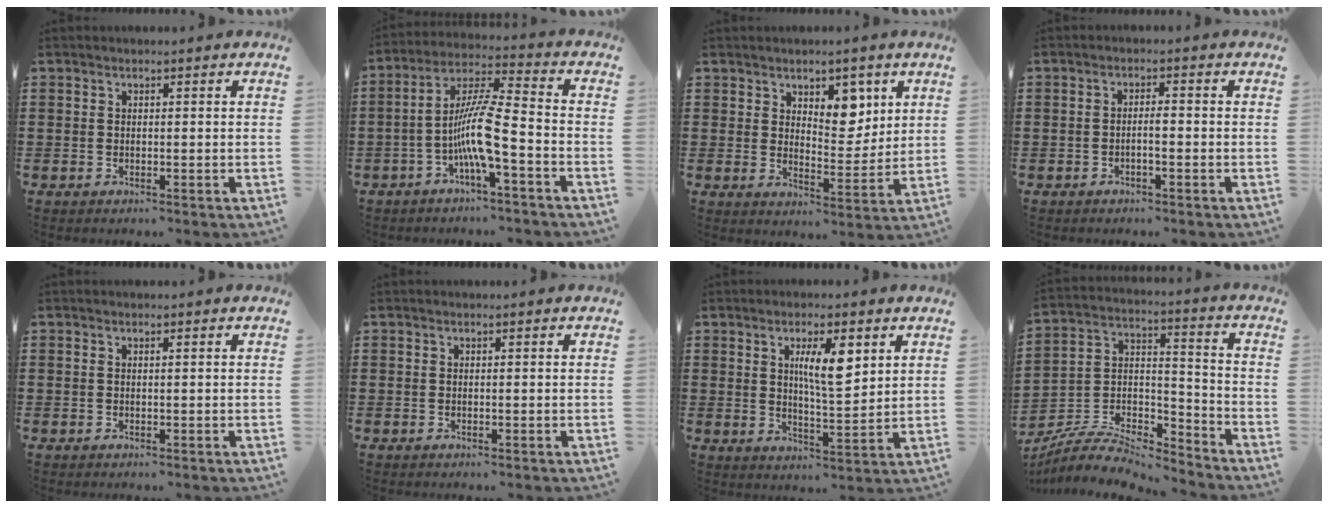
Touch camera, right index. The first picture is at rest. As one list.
[{"total": 9.7, "force": [-3.5, 1.4, 8.9], "torque": [-0.194, -0.010, -0.074]}, {"total": 6.0, "force": [3.7, 3.5, 3.0], "torque": [-0.044, -0.011, 0.061]}, {"total": 1.8, "force": [-0.7, 0.2, 1.6], "torque": [-0.031, 0.001, -0.013]}, {"total": 0.0}, {"total": 0.0}, {"total": 7.3, "force": [2.9, 2.0, 6.4], "torque": [-0.116, 0.001, 0.045]}, {"total": 7.7, "force": [-7.0, 1.9, 2.5], "torque": [-0.048, 0.008, -0.137]}]